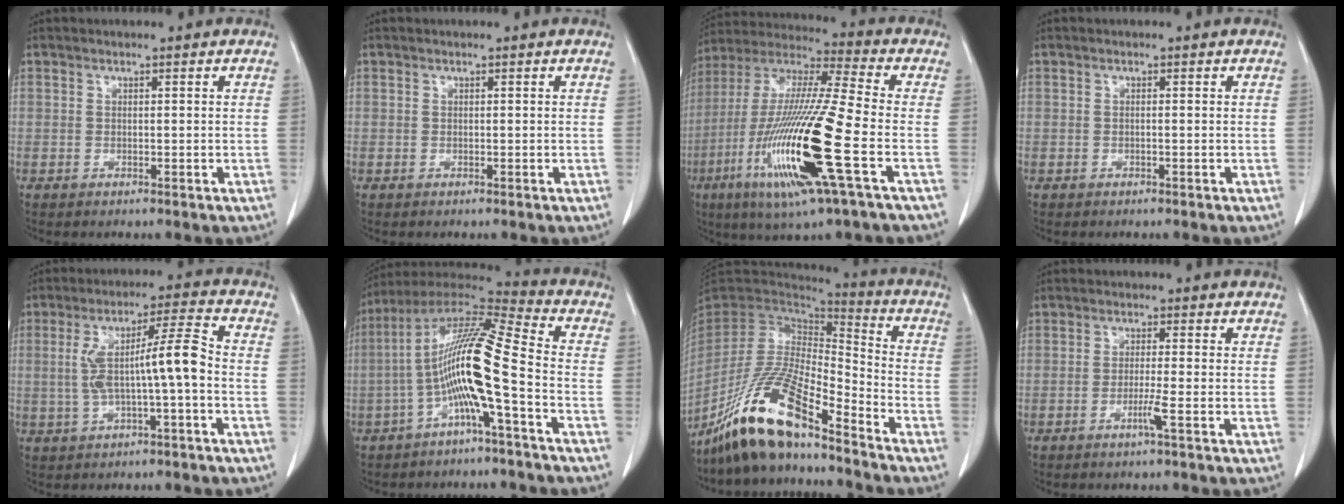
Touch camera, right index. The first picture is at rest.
{"total": 0.0}
{"total": 22.2, "force": [-7.1, 1.0, 21.1], "torque": [-0.445, -0.035, -0.138]}
{"total": 0.0}
{"total": 9.2, "force": [-1.0, 0.5, 9.1], "torque": [-0.167, 0.031, -0.016]}
{"total": 13.9, "force": [-3.6, -0.3, 13.4], "torque": [-0.250, 0.022, -0.077]}
{"total": 17.3, "force": [-12.8, 2.8, 11.2], "torque": [-0.221, -0.017, -0.239]}
{"total": 2.6, "force": [-1.3, -0.7, 2.1], "torque": [-0.044, -0.005, -0.028]}